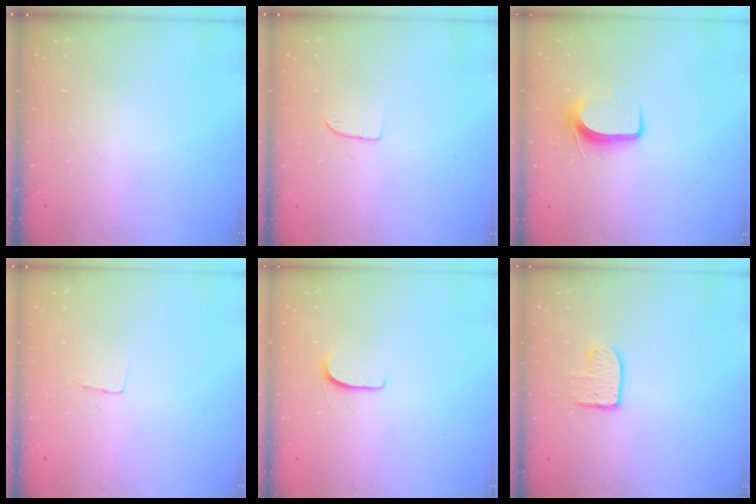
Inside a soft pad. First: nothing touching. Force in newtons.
{"total": 4.6, "press": 4.6, "slide": 0.4}
{"total": 8.7, "press": 8.6, "slide": 1.2}
{"total": 3.2, "press": 3.2, "slide": 0.2}
{"total": 5.9, "press": 5.9, "slide": 0.4}
{"total": 7.4, "press": 7.4, "slide": 0.2}